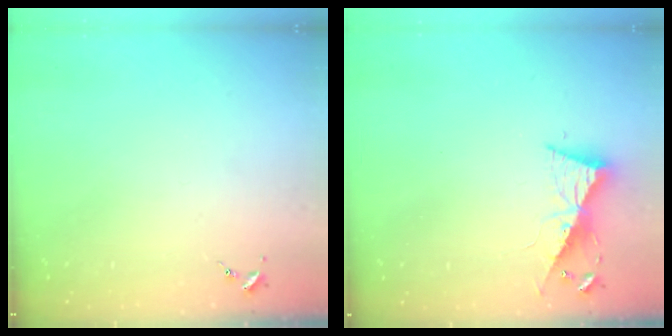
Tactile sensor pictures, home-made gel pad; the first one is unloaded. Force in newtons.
{"total": 8.7, "press": 8.6, "slide": 0.8}